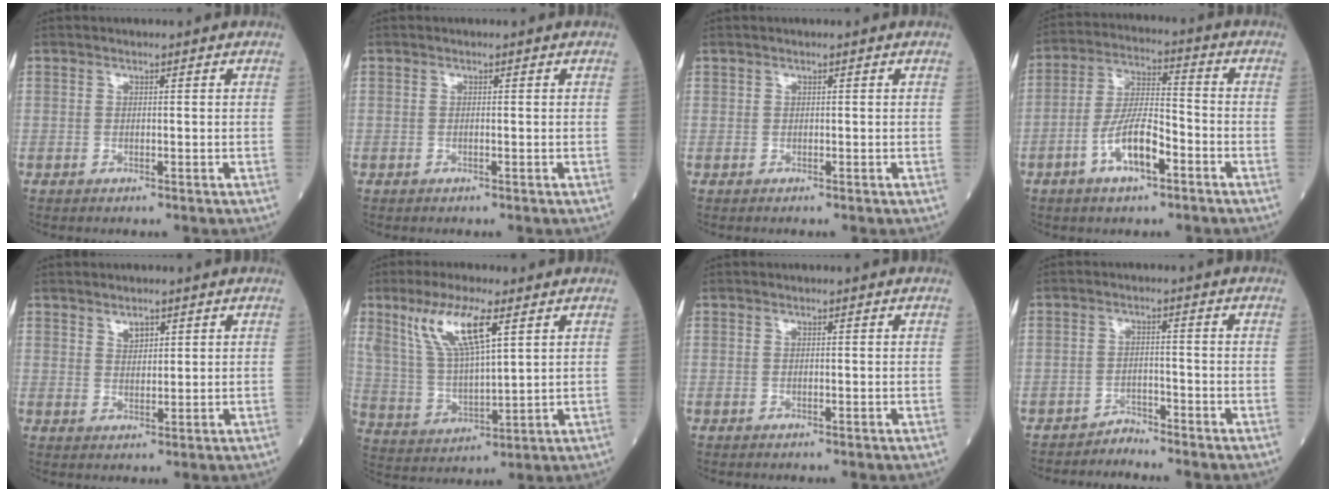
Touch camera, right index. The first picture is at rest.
{"total": 0.0}
{"total": 0.0}
{"total": 9.0, "force": [-4.2, 2.7, 7.5], "torque": [-0.152, 0.007, -0.078]}
{"total": 2.3, "force": [1.5, 1.2, 1.3], "torque": [-0.022, 0.000, 0.031]}
{"total": 11.8, "force": [6.1, 2.7, 9.8], "torque": [-0.210, 0.008, 0.124]}
{"total": 0.0}
{"total": 2.4, "force": [-2.2, -0.2, -0.8], "torque": [0.021, -0.010, -0.037]}